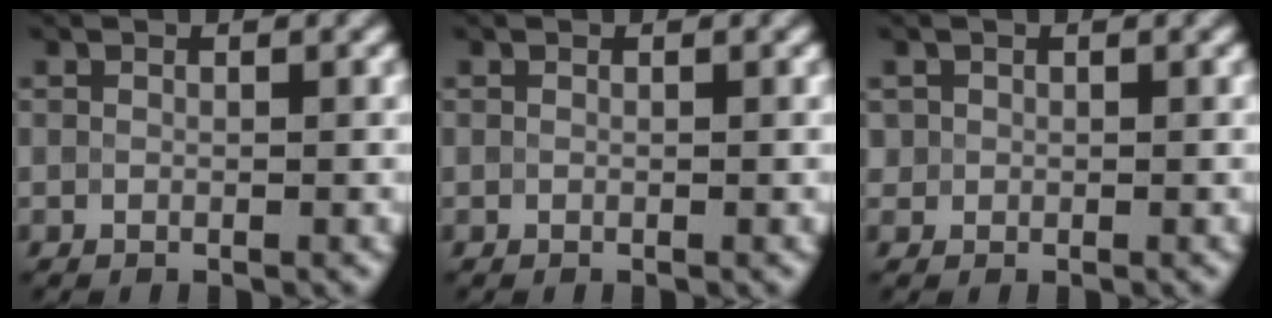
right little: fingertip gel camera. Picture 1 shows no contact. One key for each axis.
{"total": 0.0}
{"total": 0.8, "fx": 0.2, "fy": 0.8, "fz": -0.1, "tx": 0.011, "ty": -0.003, "tz": 0.004}